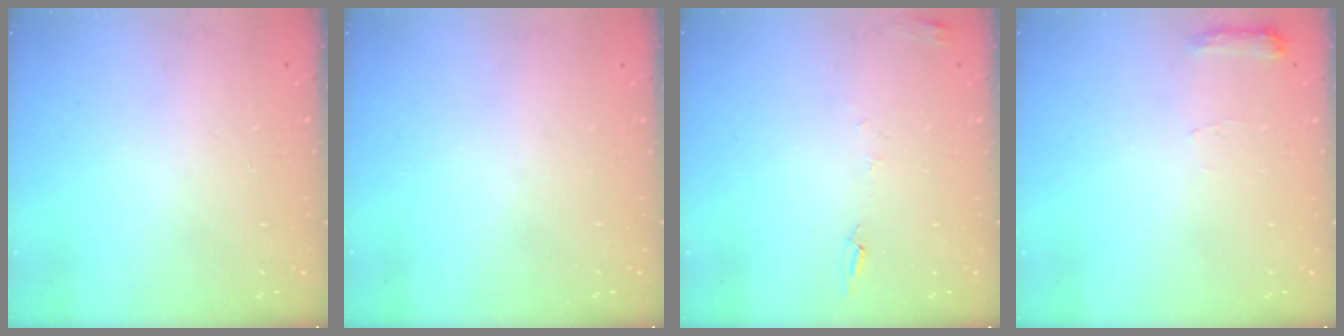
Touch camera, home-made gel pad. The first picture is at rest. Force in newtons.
{"total": 0.0}
{"total": 6.0, "press": 6.0, "slide": 0.6}
{"total": 5.6, "press": 5.6, "slide": 0.7}